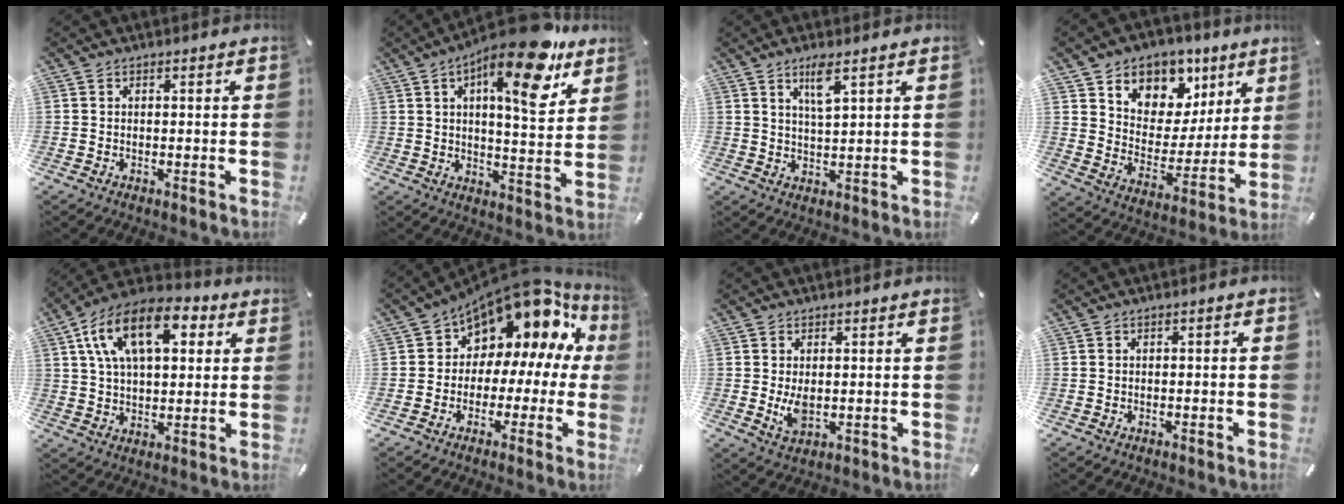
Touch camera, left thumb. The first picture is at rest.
{"total": 18.8, "force": [11.2, 8.3, 12.6], "torque": [-0.172, -0.066, 0.181]}
{"total": 5.3, "force": [3.3, 0.8, 4.1], "torque": [-0.083, -0.002, 0.053]}
{"total": 9.3, "force": [5.1, 7.8, 0.3], "torque": [-0.006, -0.057, 0.095]}
{"total": 16.5, "force": [6.9, 9.0, 12.0], "torque": [-0.227, -0.007, 0.116]}
{"total": 12.1, "force": [7.9, 7.2, 5.8], "torque": [-0.083, -0.080, 0.130]}
{"total": 4.4, "force": [0.2, 2.6, 3.6], "torque": [-0.080, -0.005, -0.001]}
{"total": 0.9, "force": [-0.5, 0.4, 0.7], "torque": [-0.012, 0.002, -0.010]}